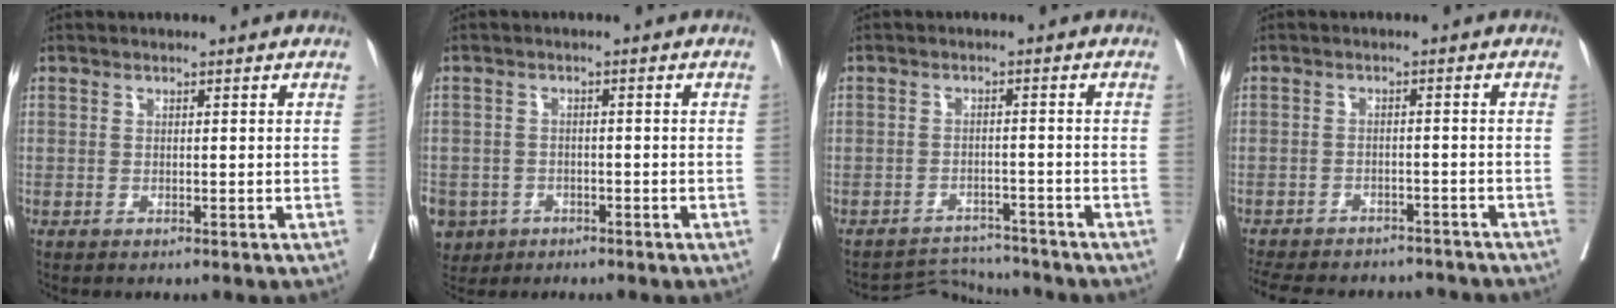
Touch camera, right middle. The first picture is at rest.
{"total": 7.6, "force": [-3.9, 6.4, 1.6], "torque": [-0.055, 0.004, -0.063]}
{"total": 4.6, "force": [-4.1, 0.1, -2.1], "torque": [0.040, 0.008, -0.061]}
{"total": 15.7, "force": [-13.7, 6.2, 4.7], "torque": [-0.115, 0.000, -0.173]}